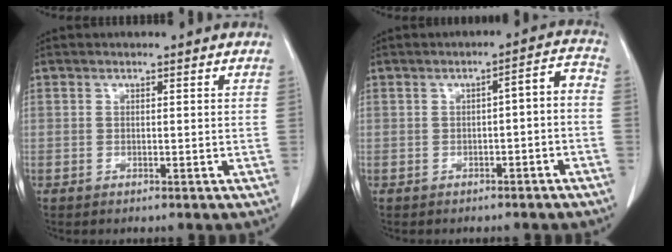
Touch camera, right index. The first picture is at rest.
{"total": 4.4, "force": [-1.5, 1.3, 3.9], "torque": [-0.049, 0.024, -0.020]}